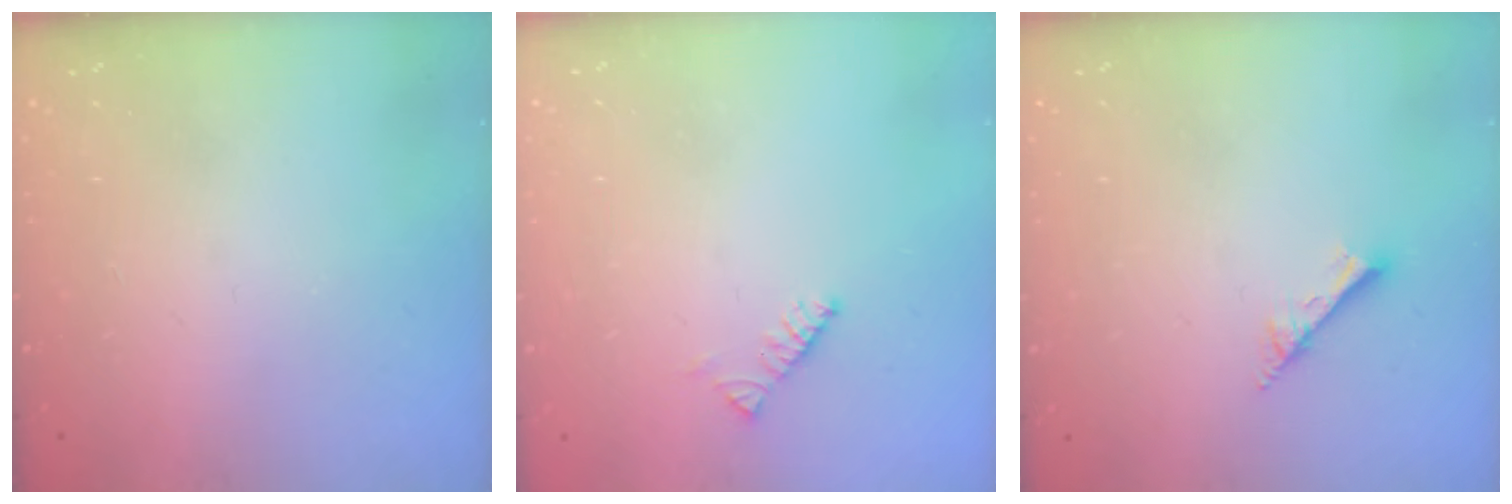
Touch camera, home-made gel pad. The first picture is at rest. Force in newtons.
{"total": 2.9, "press": 2.9, "slide": 0.5}
{"total": 1.7, "press": 1.6, "slide": 0.1}